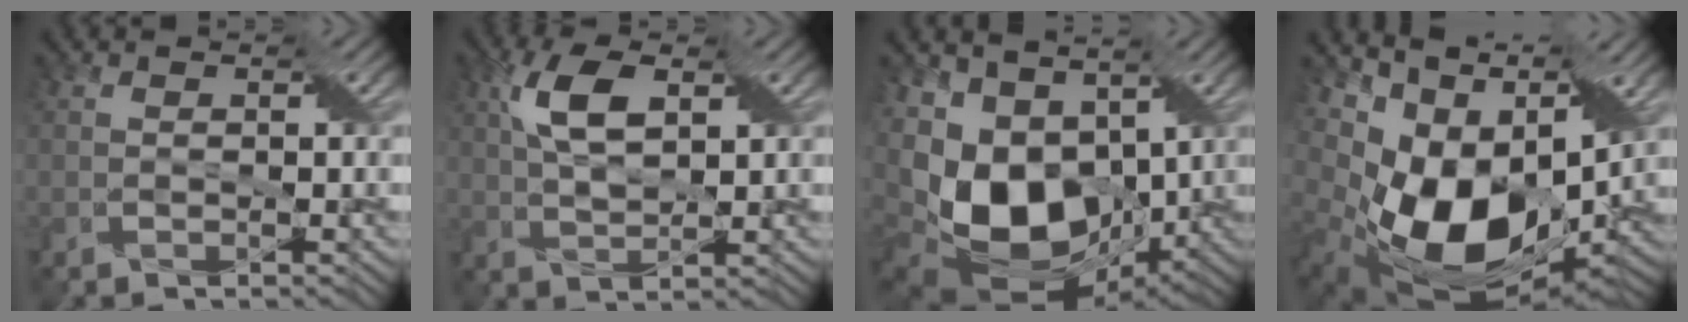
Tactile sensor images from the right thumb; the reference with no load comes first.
{"total": 6.2, "force": [2.4, 2.8, 5.0], "torque": [-0.113, 0.007, 0.043]}
{"total": 15.9, "force": [-0.4, 11.2, 11.2], "torque": [-0.269, -0.037, 0.006]}
{"total": 16.5, "force": [1.4, 11.5, 11.7], "torque": [-0.249, -0.033, 0.047]}